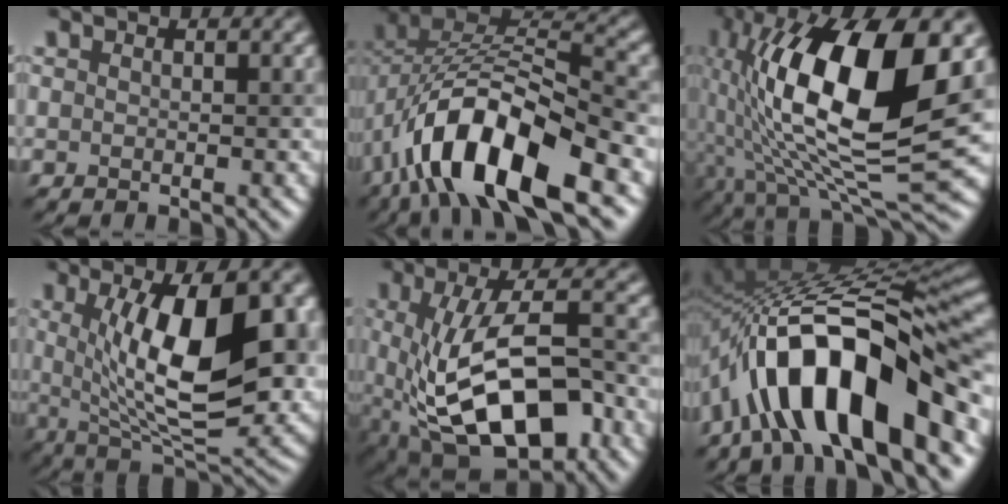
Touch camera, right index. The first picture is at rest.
{"total": 11.9, "force": [-5.6, 5.0, 9.3], "torque": [-0.161, 0.015, -0.103]}
{"total": 16.3, "force": [2.5, 6.2, 14.9], "torque": [-0.267, 0.013, 0.035]}
{"total": 11.7, "force": [1.8, 4.0, 10.9], "torque": [-0.158, 0.000, 0.035]}
{"total": 12.6, "force": [-2.9, 5.9, 10.7], "torque": [-0.186, -0.004, -0.043]}
{"total": 13.4, "force": [-6.2, 4.9, 10.8], "torque": [-0.158, 0.026, -0.107]}